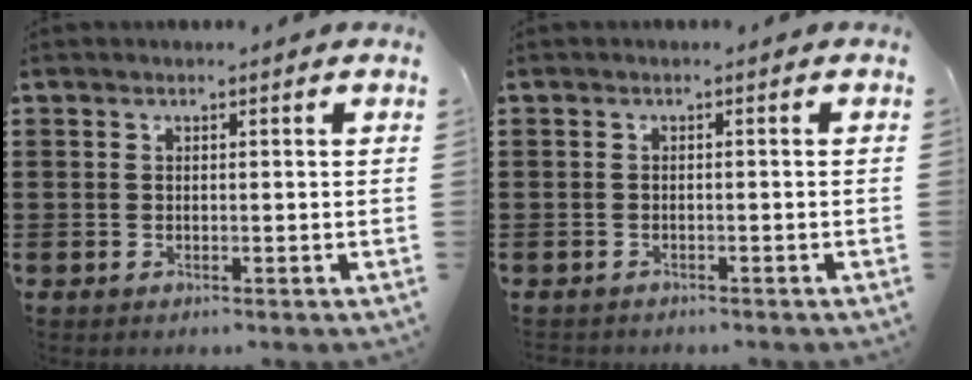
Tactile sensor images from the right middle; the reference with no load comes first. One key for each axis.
{"total": 0.9, "fx": -0.9, "fy": 0.3, "fz": -0.2, "tx": 0.001, "ty": 0.004, "tz": -0.020}